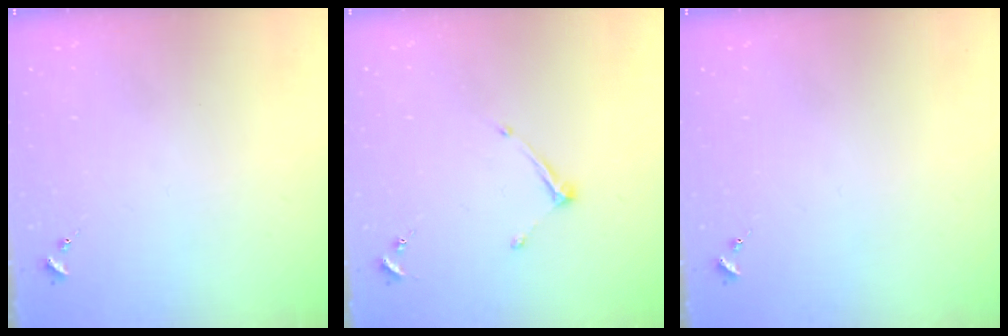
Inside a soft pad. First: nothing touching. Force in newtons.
{"total": 6.6, "press": 6.6, "slide": 0.3}
{"total": 0.0}